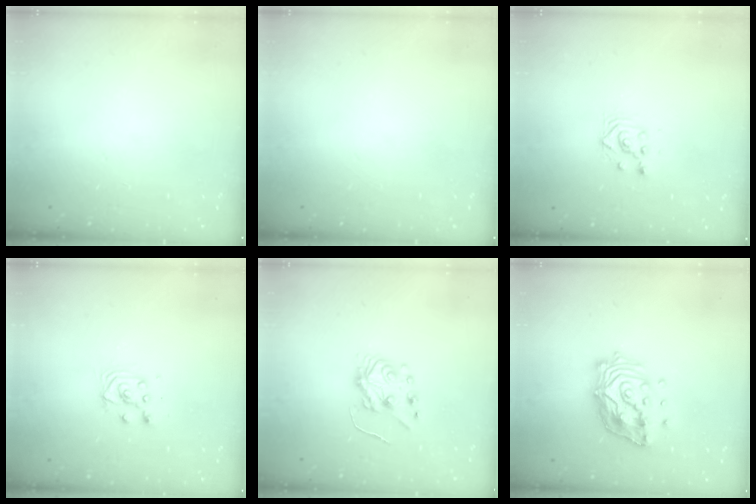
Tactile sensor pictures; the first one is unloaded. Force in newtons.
{"total": 0.0}
{"total": 3.0, "press": 3.0, "slide": 0.1}
{"total": 3.7, "press": 3.7, "slide": 0.3}
{"total": 6.0, "press": 6.0, "slide": 0.6}
{"total": 14.9, "press": 14.8, "slide": 1.7}